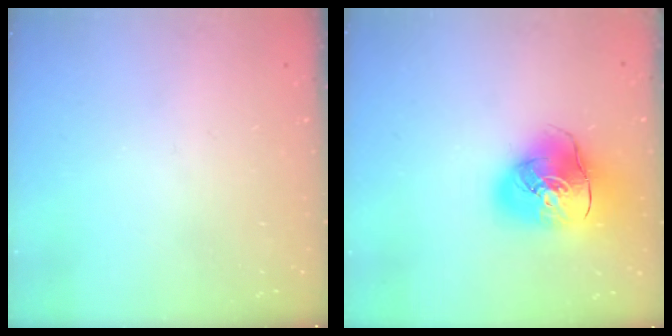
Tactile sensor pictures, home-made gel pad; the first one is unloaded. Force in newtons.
{"total": 15.3, "press": 15.2, "slide": 2.2}